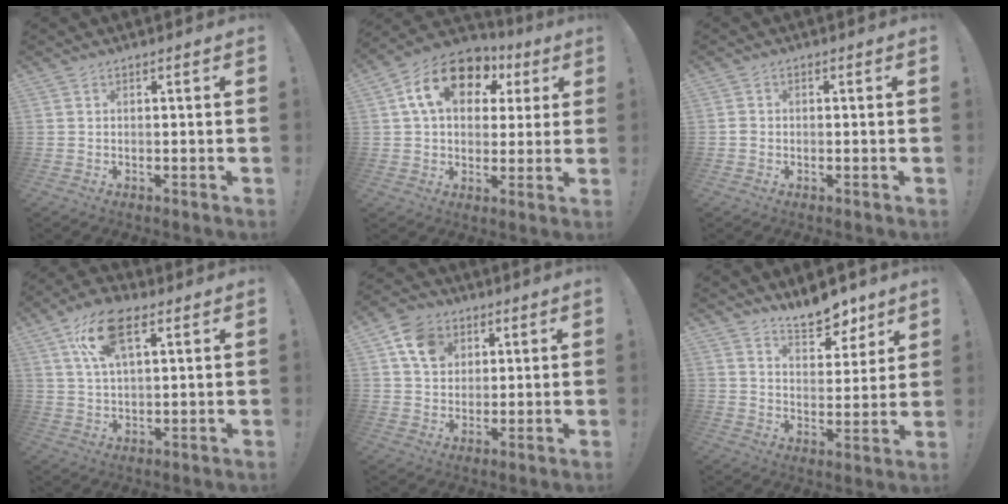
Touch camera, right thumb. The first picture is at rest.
{"total": 17.5, "force": [6.7, 11.8, 11.1], "torque": [-0.174, -0.010, 0.122]}
{"total": 1.4, "force": [-0.7, 1.1, 0.7], "torque": [-0.010, 0.005, -0.012]}
{"total": 13.1, "force": [6.1, 6.2, 9.9], "torque": [-0.162, -0.007, 0.111]}
{"total": 11.1, "force": [4.8, 8.8, 4.9], "torque": [-0.069, -0.015, 0.095]}
{"total": 10.6, "force": [8.9, 4.3, 3.9], "torque": [-0.034, -0.071, 0.162]}